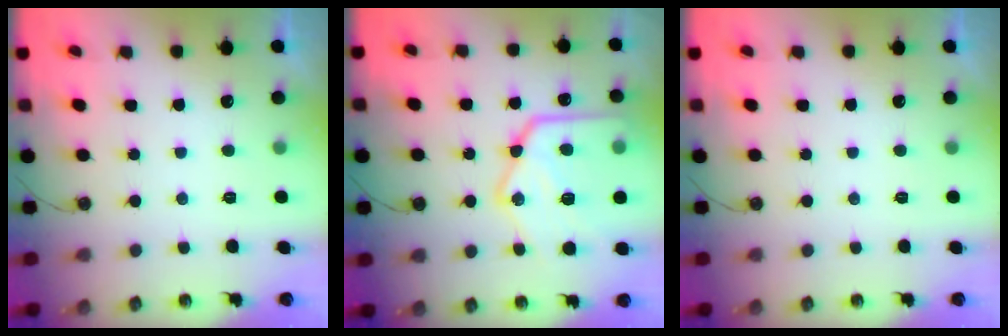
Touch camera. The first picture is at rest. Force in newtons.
{"total": 24.7, "press": 24.6, "slide": 2.1}
{"total": 0.0}